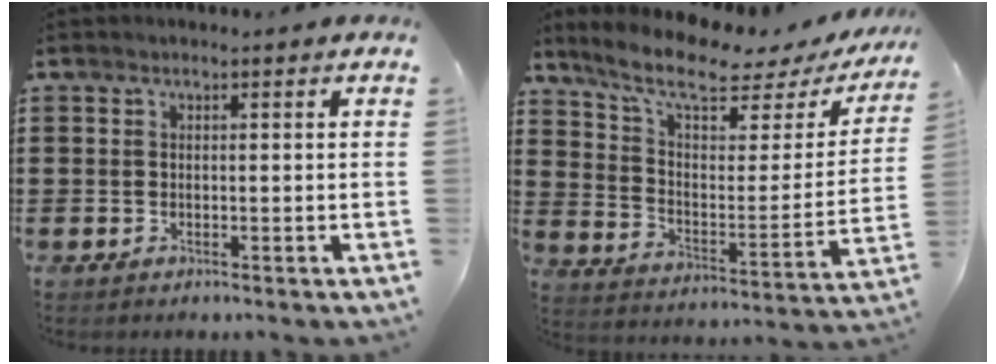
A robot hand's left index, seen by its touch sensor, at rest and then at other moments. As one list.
[{"total": 9.4, "force": [7.2, 2.1, 5.7], "torque": [-0.133, -0.042, 0.122]}]